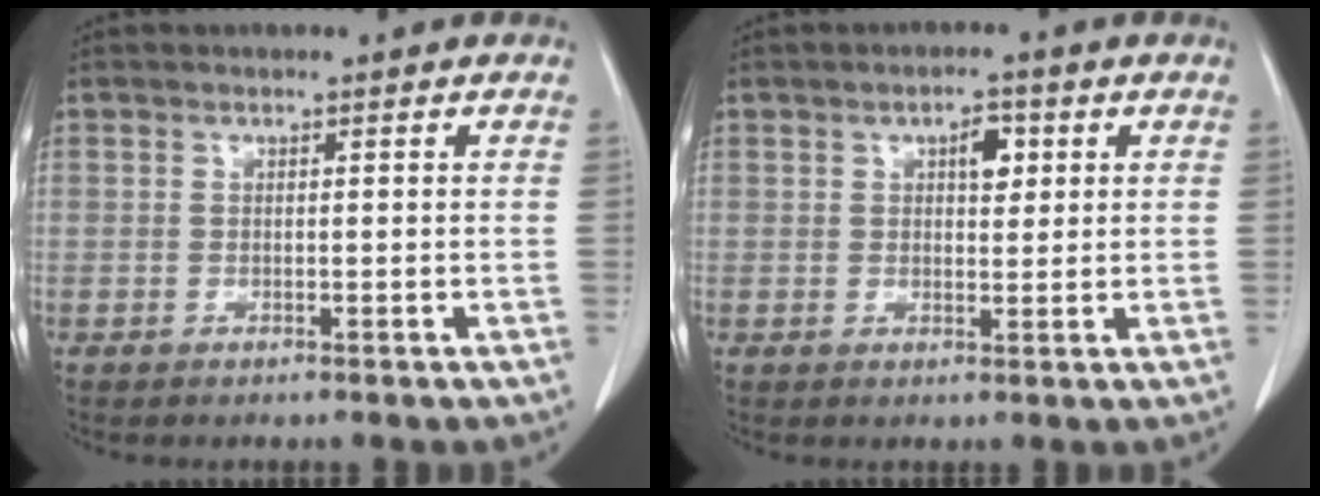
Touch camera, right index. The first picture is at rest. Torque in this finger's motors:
{"motor_torque": [0.05, 0.01, 0.03, 0.01]}